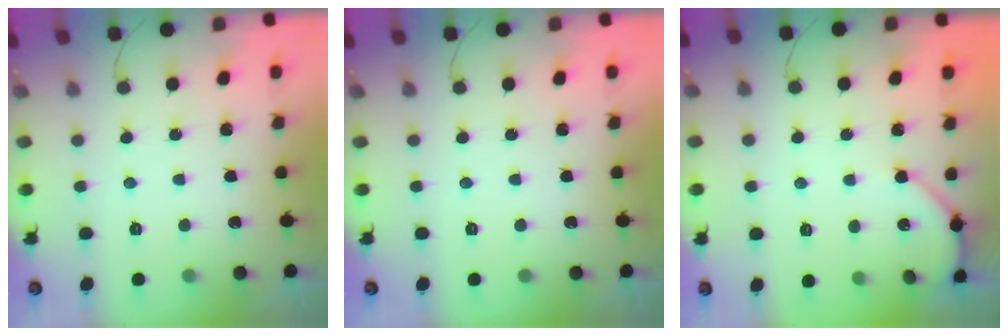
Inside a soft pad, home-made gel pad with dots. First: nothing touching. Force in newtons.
{"total": 0.0}
{"total": 5.0, "press": 4.9, "slide": 0.7}